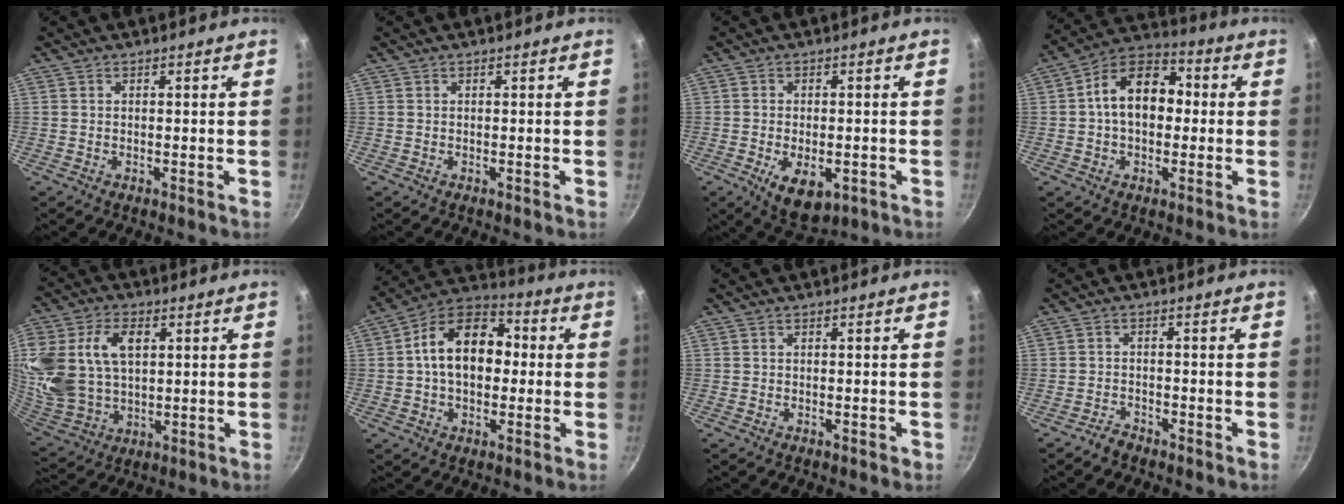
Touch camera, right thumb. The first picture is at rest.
{"total": 0.0}
{"total": 8.5, "force": [-2.8, 4.7, 6.5], "torque": [-0.088, 0.001, -0.029]}
{"total": 13.7, "force": [0.8, 9.4, 9.9], "torque": [-0.119, 0.036, -0.008]}
{"total": 21.8, "force": [5.6, 15.0, 14.8], "torque": [-0.326, 0.002, 0.115]}
{"total": 15.6, "force": [0.9, 10.6, 11.4], "torque": [-0.146, 0.035, -0.008]}
{"total": 0.7, "force": [-0.3, 0.5, 0.4], "torque": [0.000, 0.003, -0.004]}
{"total": 2.3, "force": [-2.0, 1.0, 0.4], "torque": [-0.002, 0.026, -0.035]}